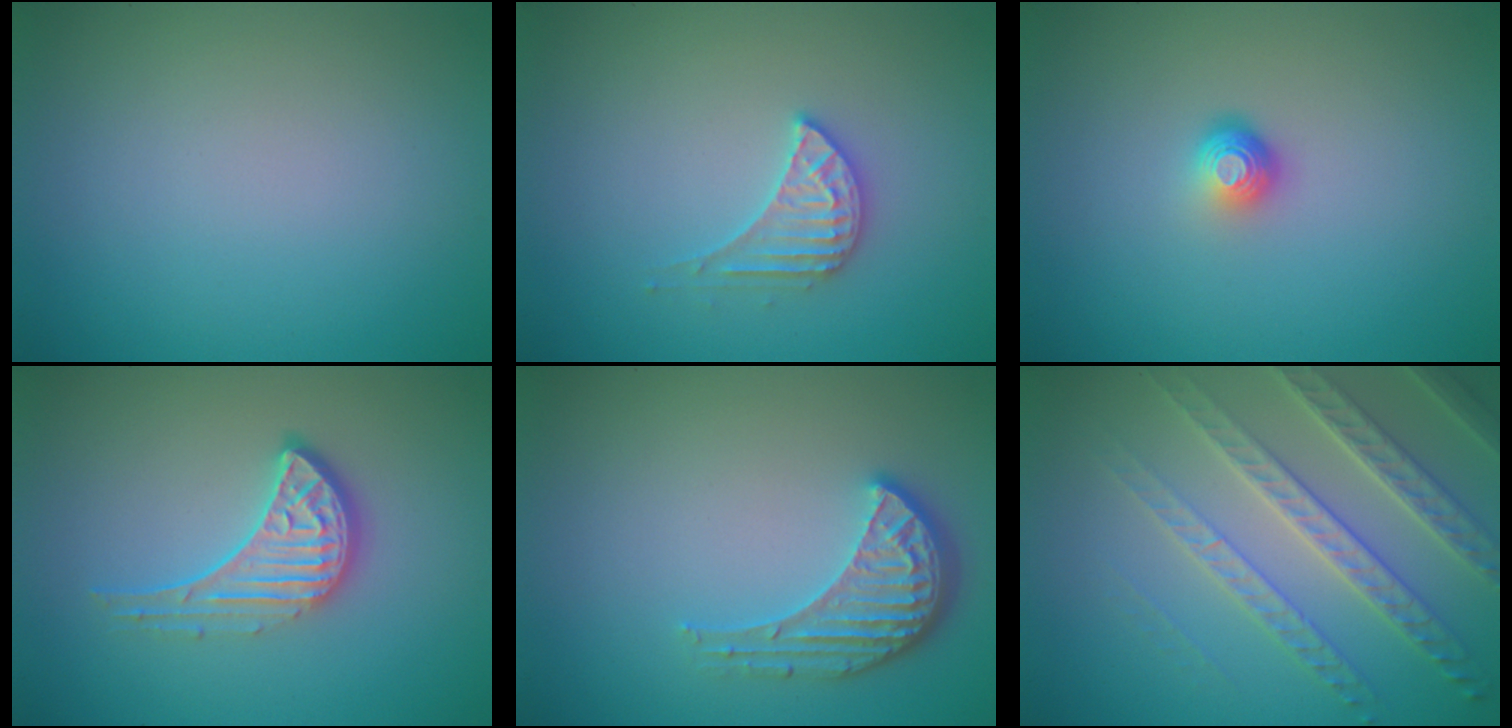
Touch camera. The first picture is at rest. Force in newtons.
{"total": 2.6, "press": 2.6, "slide": 0.2}
{"total": 1.9, "press": 1.3, "slide": 1.4}
{"total": 3.9, "press": 3.1, "slide": 2.3}
{"total": 3.9, "press": 3.2, "slide": 2.3}
{"total": 6.7, "press": 4.8, "slide": 4.6}